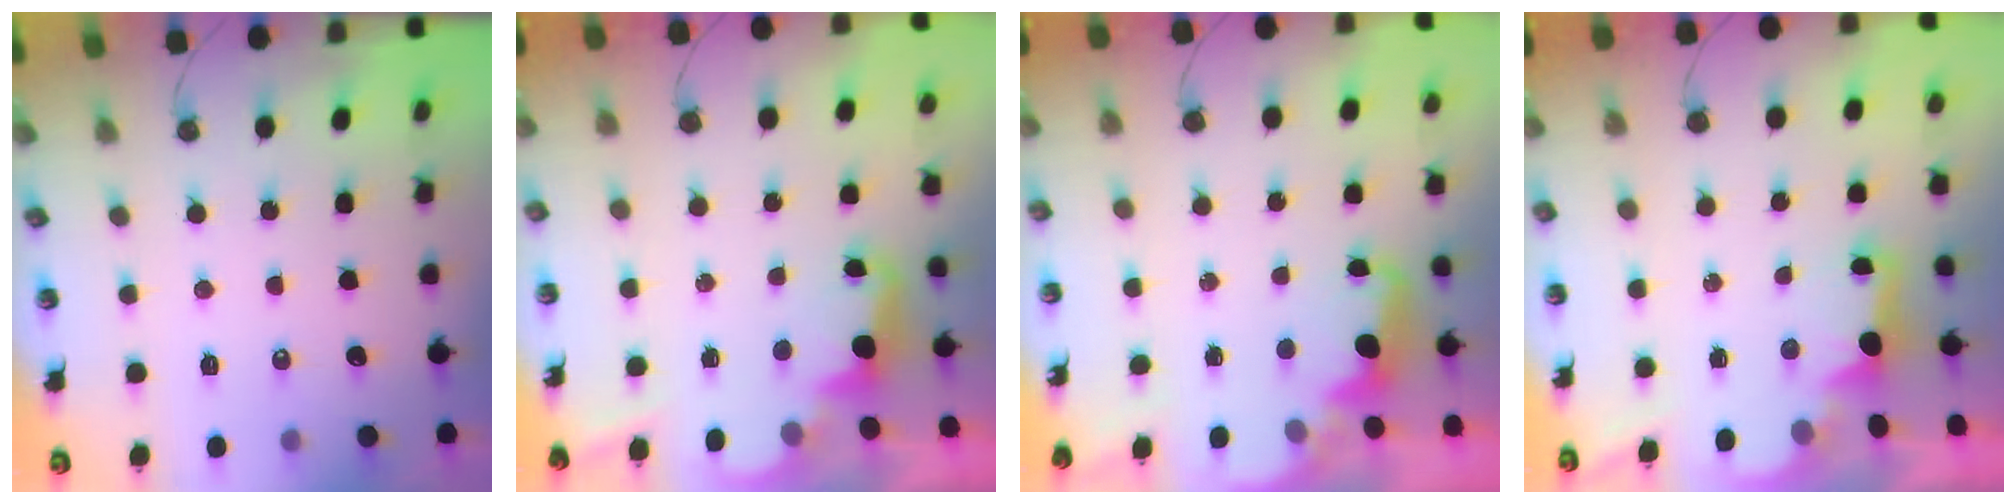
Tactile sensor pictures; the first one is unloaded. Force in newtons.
{"total": 2.5, "press": 2.5, "slide": 0.5}
{"total": 2.2, "press": 2.1, "slide": 0.6}
{"total": 2.4, "press": 2.3, "slide": 0.8}